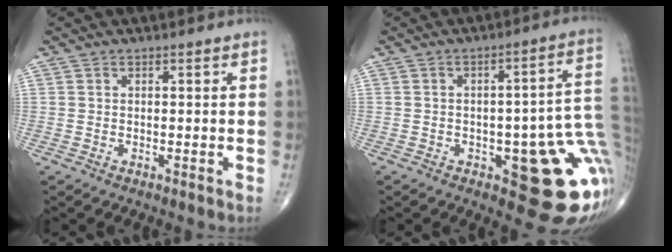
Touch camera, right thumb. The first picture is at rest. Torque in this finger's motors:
{"motor_torque": [1.75, 1.91, 1.10, -1.28, 0.19]}